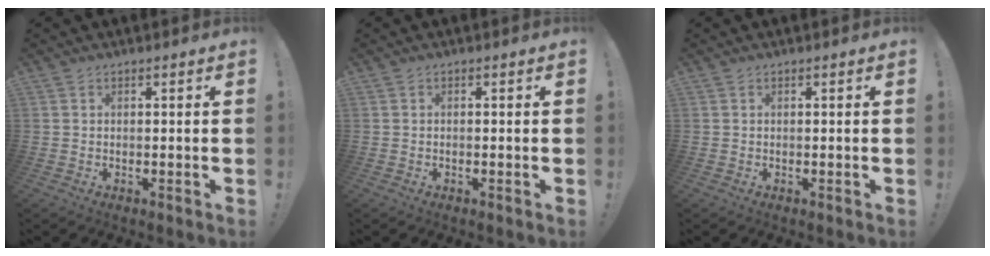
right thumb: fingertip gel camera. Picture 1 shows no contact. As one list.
[{"total": 0.0}, {"total": 0.0}]